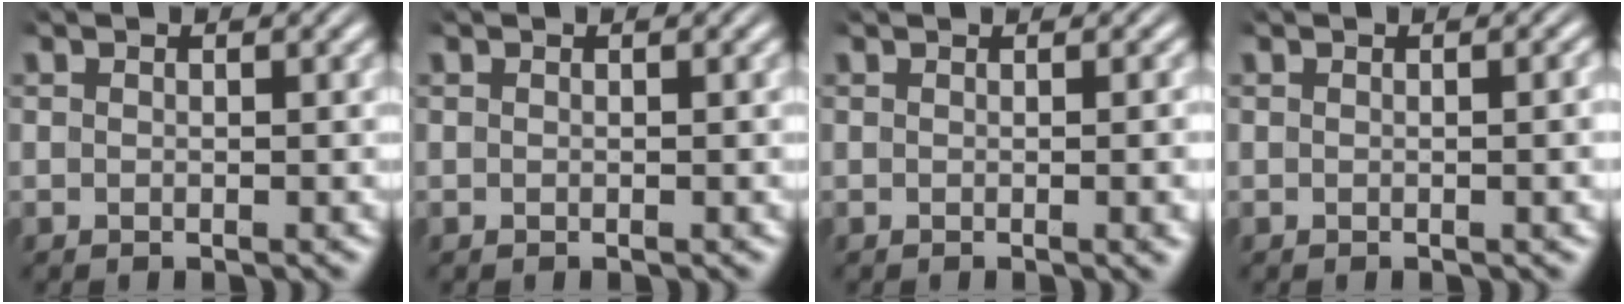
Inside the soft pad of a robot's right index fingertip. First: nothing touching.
{"total": 0.0}
{"total": 1.1, "force": [-0.1, -0.5, 0.9], "torque": [-0.007, 0.006, -0.005]}
{"total": 0.7, "force": [-0.1, -0.2, 0.6], "torque": [-0.006, 0.006, -0.004]}